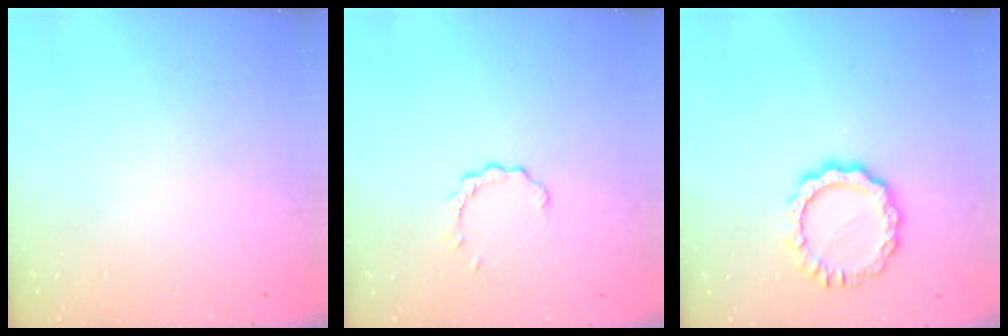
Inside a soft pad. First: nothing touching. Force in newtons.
{"total": 2.6, "press": 2.6, "slide": 0.3}
{"total": 9.8, "press": 9.8, "slide": 0.9}